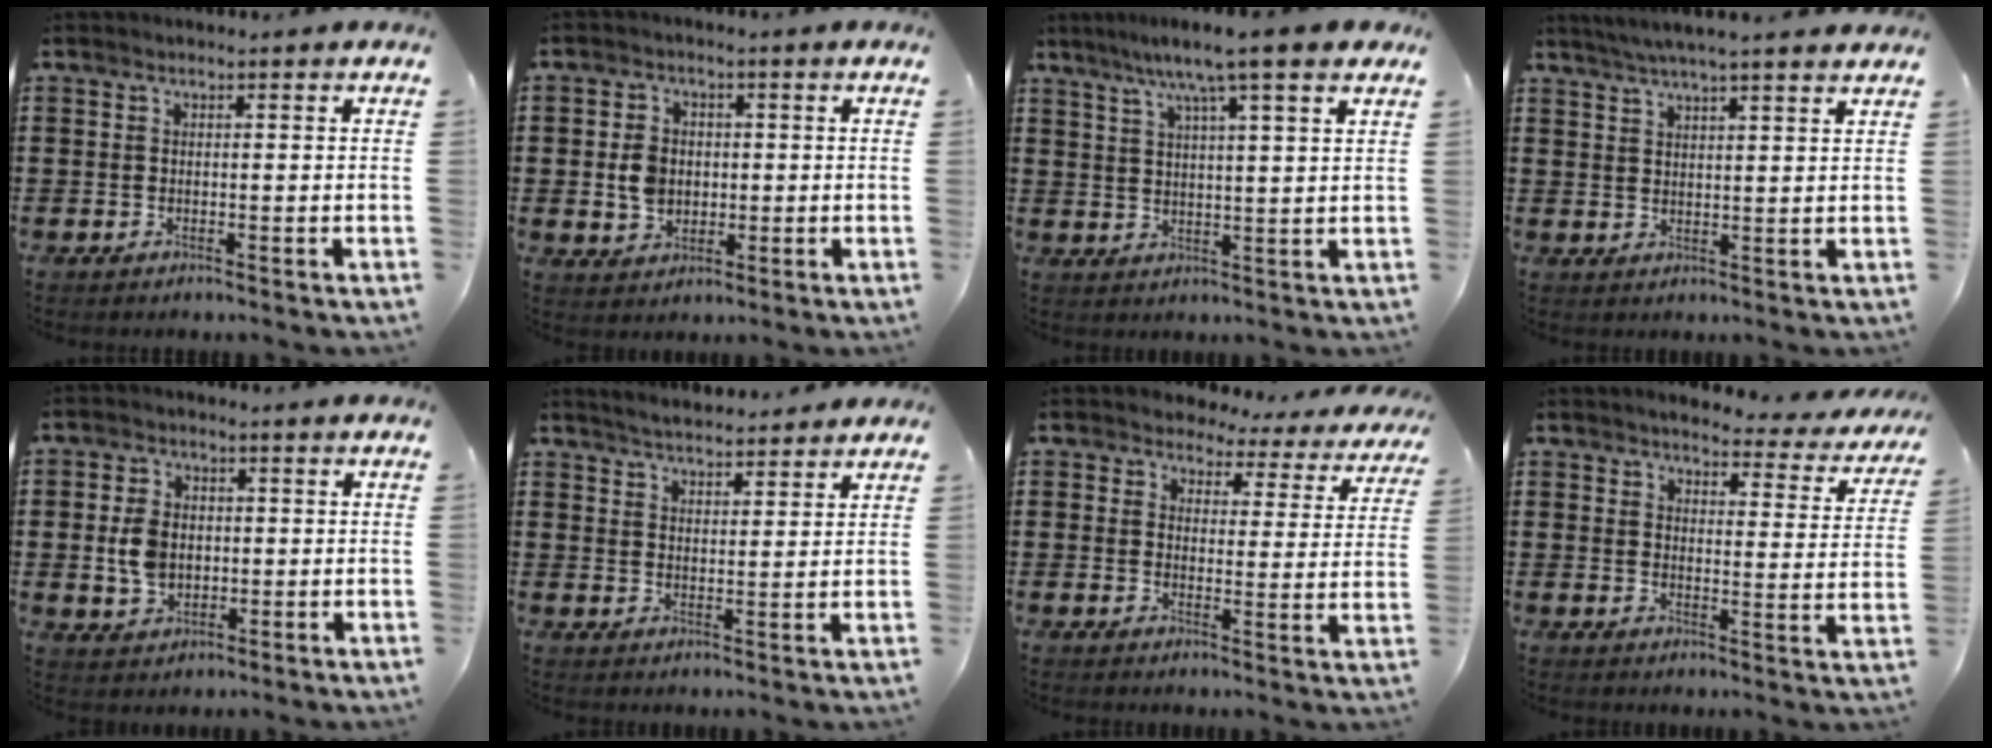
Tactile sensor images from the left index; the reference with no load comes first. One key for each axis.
{"total": 4.5, "fx": -0.1, "fy": 3.6, "fz": 2.8, "tx": -0.062, "ty": 0.004, "tz": -0.007}
{"total": 8.1, "fx": 5.9, "fy": -0.1, "fz": 5.5, "tx": -0.115, "ty": -0.015, "tz": 0.097}
{"total": 4.0, "fx": 3.6, "fy": -0.5, "fz": 1.6, "tx": -0.042, "ty": -0.010, "tz": 0.064}
{"total": 5.3, "fx": -0.1, "fy": 3.8, "fz": 3.7, "tx": -0.092, "ty": 0.006, "tz": -0.007}
{"total": 3.7, "fx": 3.7, "fy": 0.1, "fz": 0.4, "tx": -0.018, "ty": -0.010, "tz": 0.067}
{"total": 3.9, "fx": 3.6, "fy": 1.4, "fz": 0.7, "tx": -0.036, "ty": -0.020, "tz": 0.060}
{"total": 3.4, "fx": 3.2, "fy": 0.3, "fz": 1.0, "tx": -0.029, "ty": -0.025, "tz": 0.050}